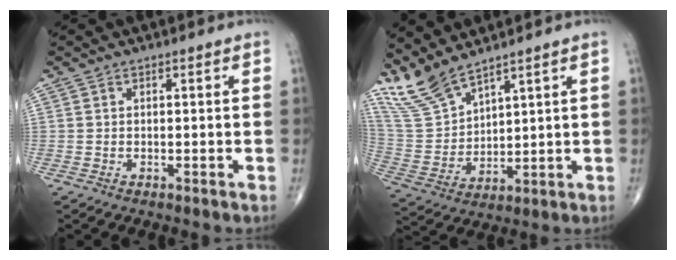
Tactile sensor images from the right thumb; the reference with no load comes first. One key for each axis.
{"total": 10.0, "fx": 8.7, "fy": 2.7, "fz": 4.2, "tx": -0.092, "ty": -0.040, "tz": 0.198}